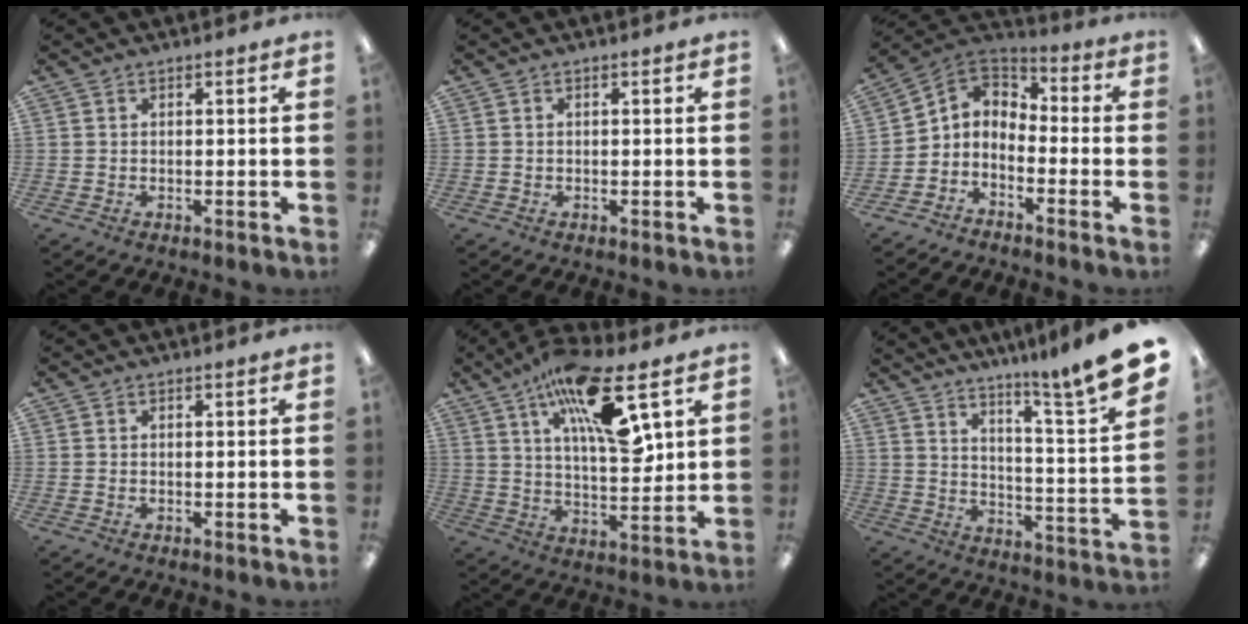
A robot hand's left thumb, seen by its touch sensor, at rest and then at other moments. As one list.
[{"total": 0.0}, {"total": 5.6, "force": [-2.4, 4.5, 2.2], "torque": [-0.043, 0.018, -0.044]}, {"total": 0.0}, {"total": 18.3, "force": [9.4, 5.9, 14.6], "torque": [-0.231, -0.041, 0.149]}, {"total": 12.3, "force": [10.1, -0.6, 7.1], "torque": [-0.111, -0.104, 0.157]}]